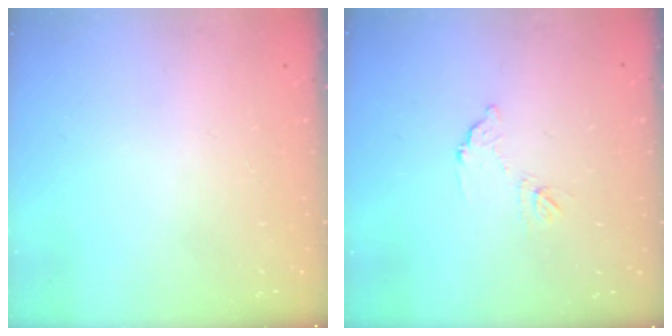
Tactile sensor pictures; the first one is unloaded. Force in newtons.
{"total": 6.4, "press": 6.4, "slide": 0.3}